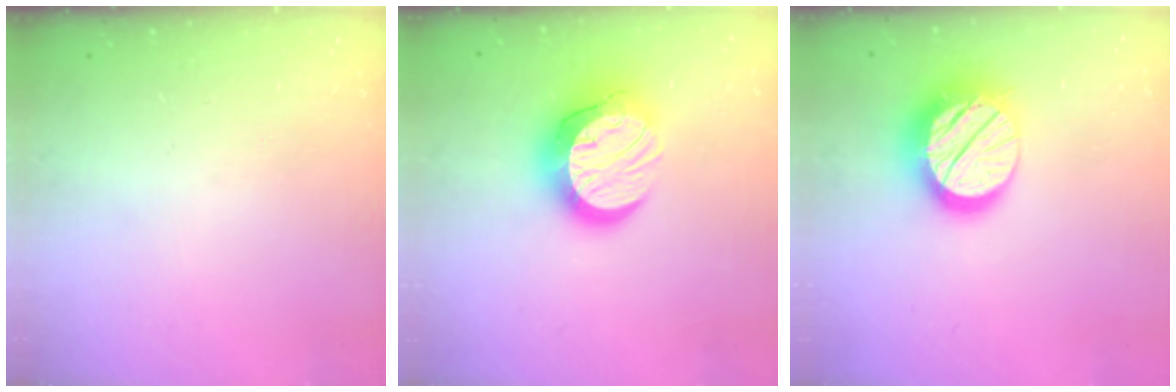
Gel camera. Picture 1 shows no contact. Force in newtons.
{"total": 15.2, "press": 15.1, "slide": 1.1}
{"total": 16.8, "press": 16.8, "slide": 1.3}